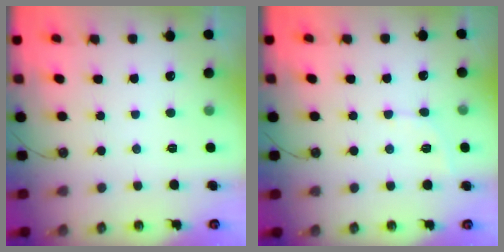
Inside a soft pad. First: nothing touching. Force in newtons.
{"total": 5.2, "press": 5.2, "slide": 0.4}